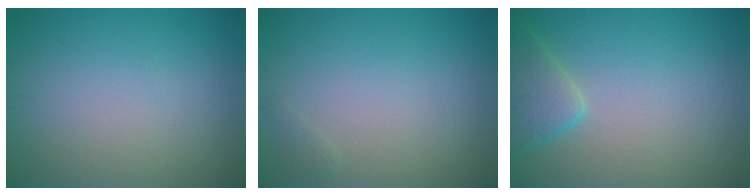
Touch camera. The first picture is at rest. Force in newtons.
{"total": 0.6, "press": 0.5, "slide": 0.1}
{"total": 3.3, "press": 3.3, "slide": 0.3}